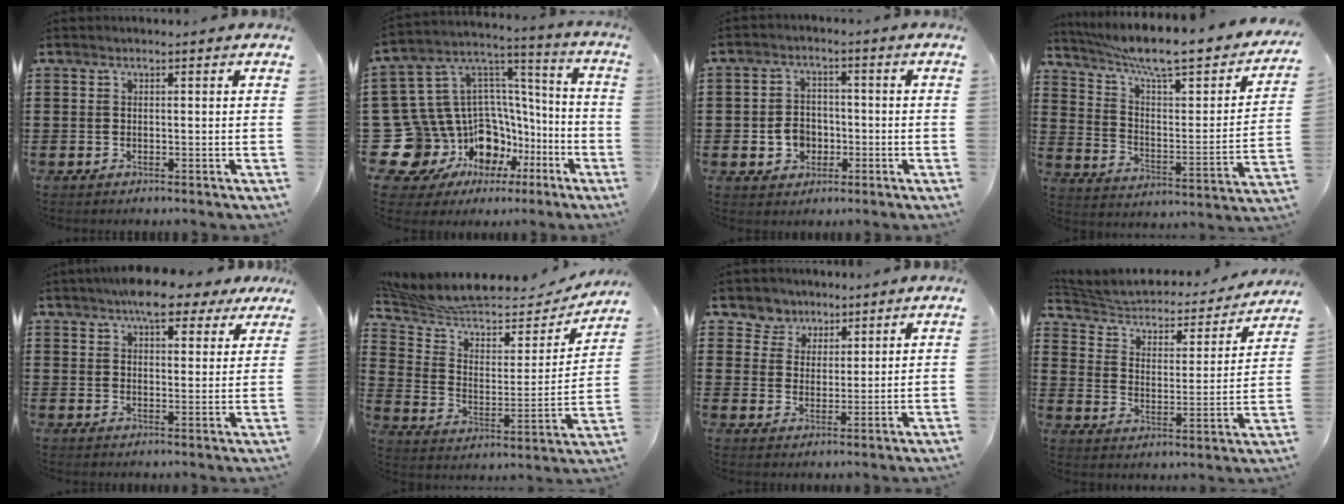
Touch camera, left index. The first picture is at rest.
{"total": 16.0, "force": [-6.7, 13.6, 5.0], "torque": [-0.146, -0.026, -0.069]}
{"total": 4.4, "force": [-1.2, 3.7, 2.0], "torque": [-0.039, 0.002, -0.026]}
{"total": 8.8, "force": [7.0, 0.6, 5.2], "torque": [-0.123, -0.058, 0.114]}
{"total": 7.5, "force": [5.8, 2.7, 3.8], "torque": [-0.066, -0.010, 0.103]}
{"total": 7.6, "force": [6.8, 2.0, 2.7], "torque": [-0.091, -0.051, 0.116]}
{"total": 4.6, "force": [3.3, 3.1, -0.3], "torque": [-0.020, -0.003, 0.060]}
{"total": 3.6, "force": [2.9, 1.6, 1.5], "torque": [-0.048, -0.026, 0.040]}